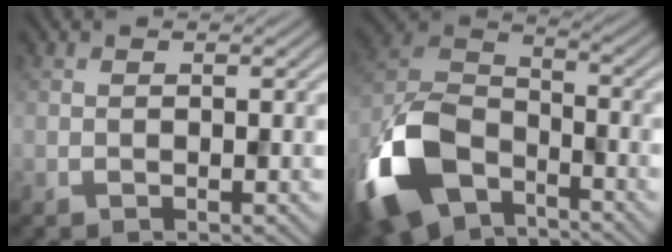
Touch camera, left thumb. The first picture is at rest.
{"total": 15.1, "force": [-8.4, 8.6, 9.1], "torque": [-0.228, -0.029, -0.177]}